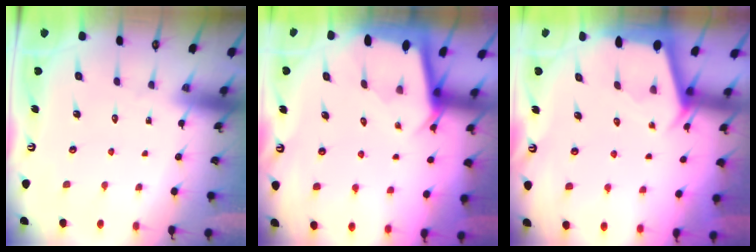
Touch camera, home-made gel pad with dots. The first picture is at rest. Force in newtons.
{"total": 2.2, "press": 2.2, "slide": 0.1}
{"total": 2.3, "press": 2.3, "slide": 0.3}